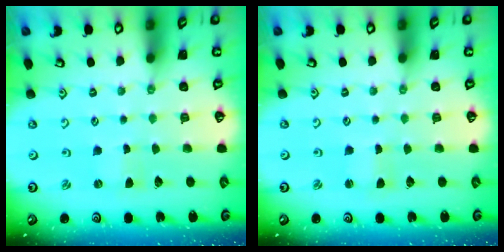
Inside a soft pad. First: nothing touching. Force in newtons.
{"total": 0.9, "press": 0.9, "slide": 0.0}